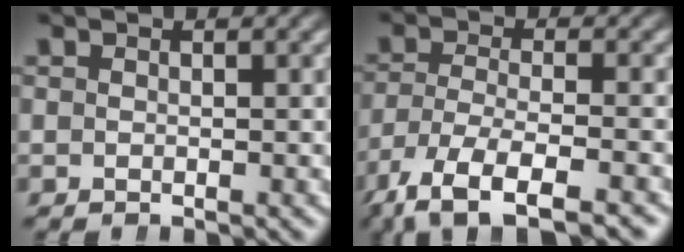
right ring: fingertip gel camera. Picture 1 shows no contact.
{"total": 9.5, "force": [-6.3, 4.6, 5.5], "torque": [-0.118, -0.061, -0.071]}